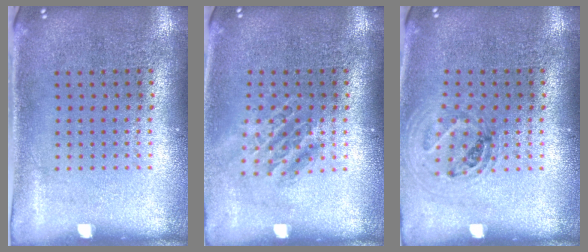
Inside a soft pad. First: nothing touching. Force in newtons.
{"total": 1.4, "press": 1.2, "slide": 0.8}
{"total": 1.0, "press": 1.0, "slide": 0.2}